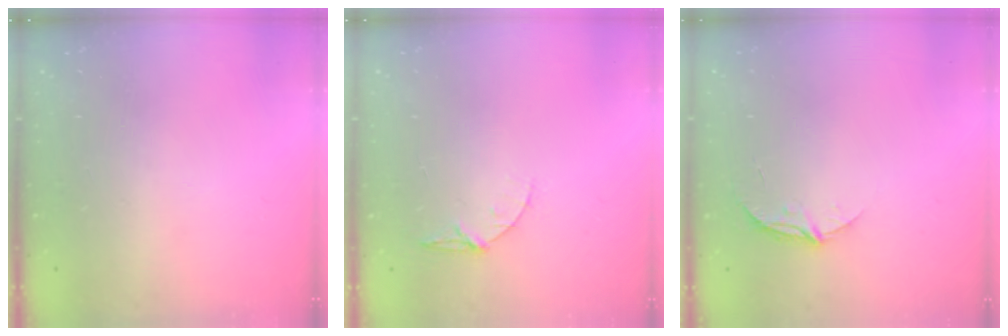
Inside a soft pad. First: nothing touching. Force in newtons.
{"total": 5.2, "press": 5.1, "slide": 0.6}
{"total": 5.3, "press": 5.3, "slide": 0.5}